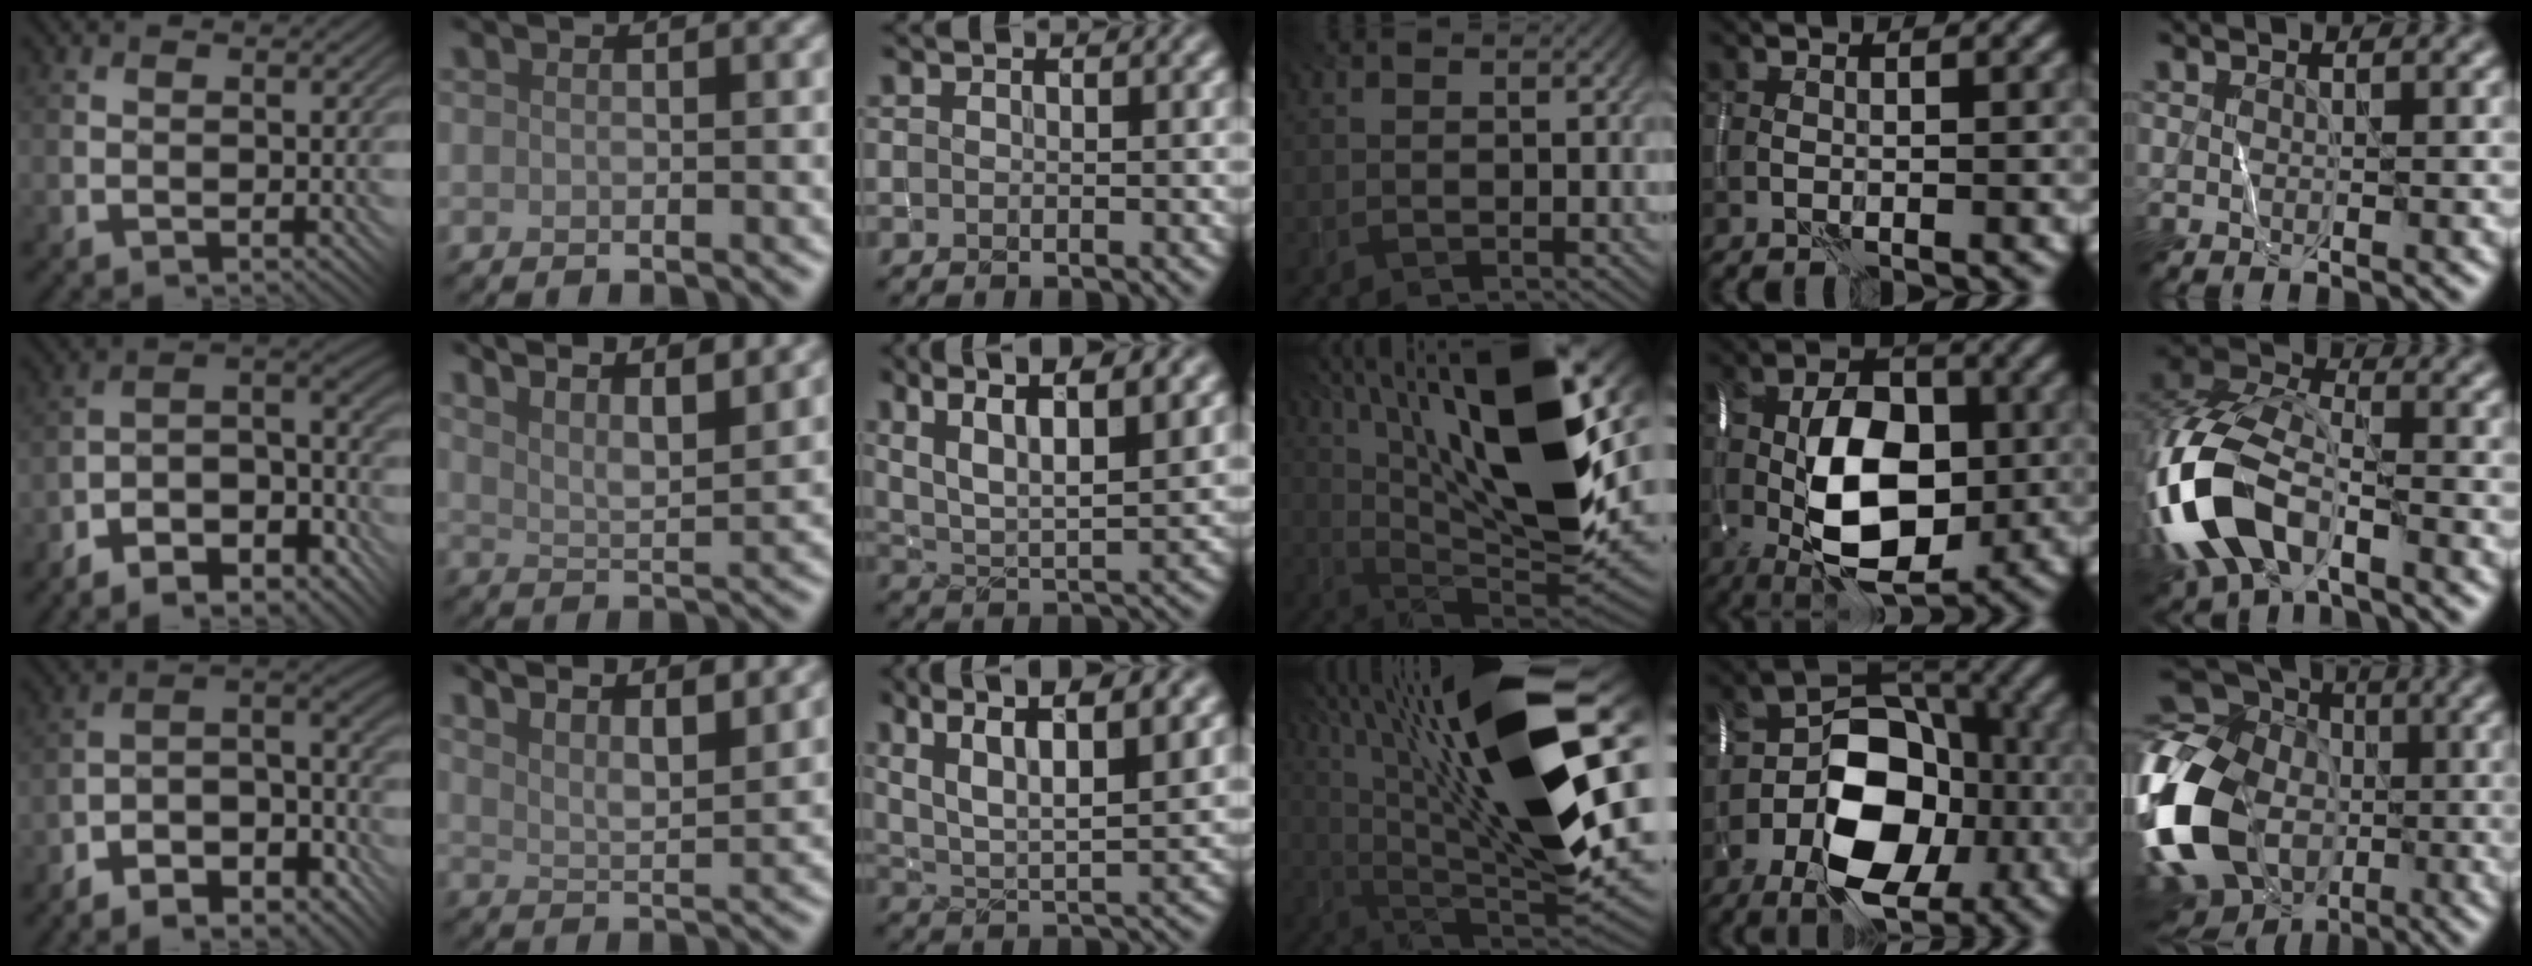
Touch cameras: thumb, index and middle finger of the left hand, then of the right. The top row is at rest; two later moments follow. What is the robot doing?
{"motion": "wrap", "object": "yarn"}